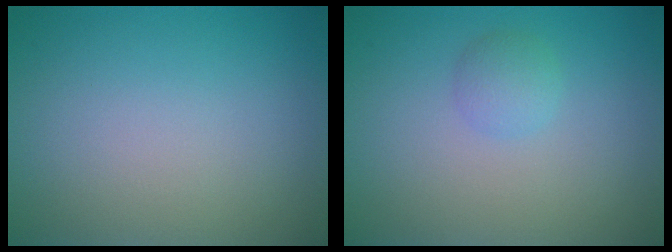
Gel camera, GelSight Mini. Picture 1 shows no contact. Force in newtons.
{"total": 1.5, "press": 1.5, "slide": 0.1}